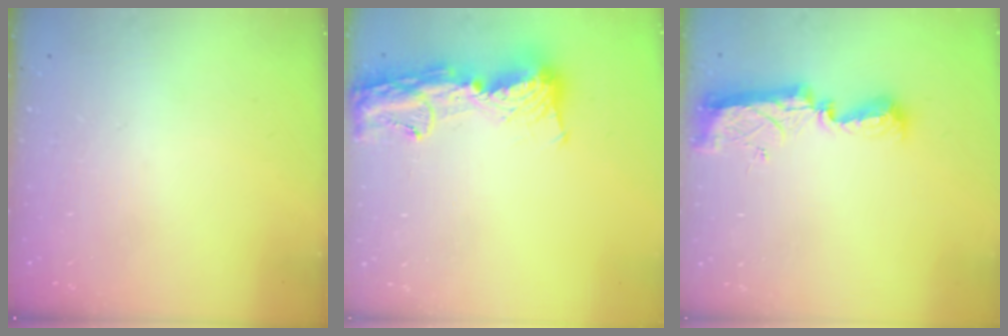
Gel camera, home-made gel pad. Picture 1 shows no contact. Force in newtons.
{"total": 15.6, "press": 15.5, "slide": 1.6}
{"total": 9.4, "press": 9.4, "slide": 0.4}